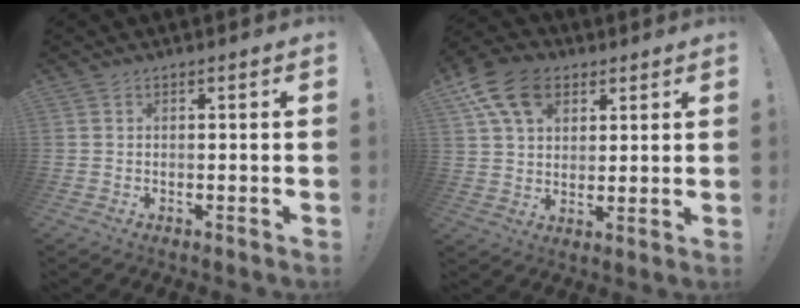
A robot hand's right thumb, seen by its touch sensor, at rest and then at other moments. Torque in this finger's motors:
{"motor_torque": [1.32, 1.38, -0.01, 0.23, 0.14]}